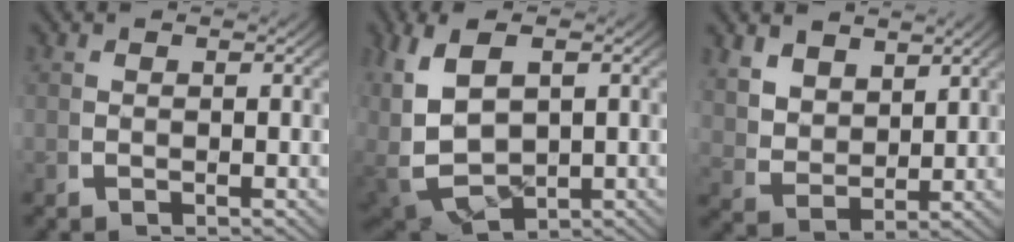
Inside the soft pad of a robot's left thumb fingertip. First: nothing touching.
{"total": 8.7, "force": [0.0, 6.1, 6.2], "torque": [-0.167, -0.039, 0.030]}
{"total": 4.3, "force": [2.3, 2.7, 2.3], "torque": [-0.057, -0.022, 0.059]}